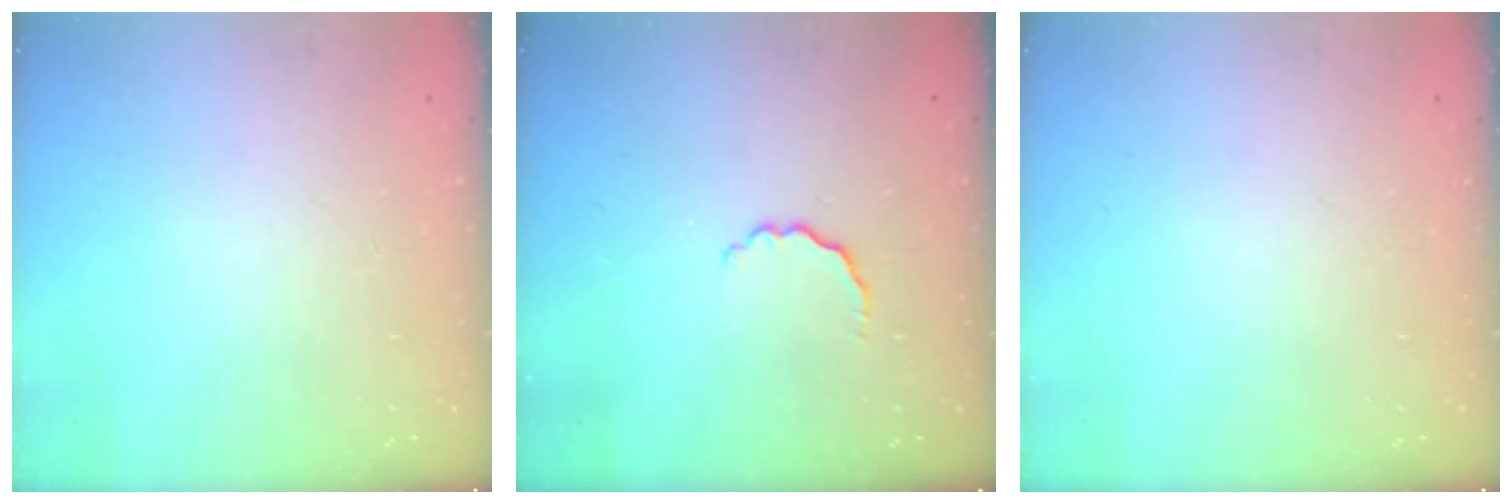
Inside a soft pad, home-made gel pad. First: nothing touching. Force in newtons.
{"total": 2.7, "press": 2.6, "slide": 0.8}
{"total": 0.0}